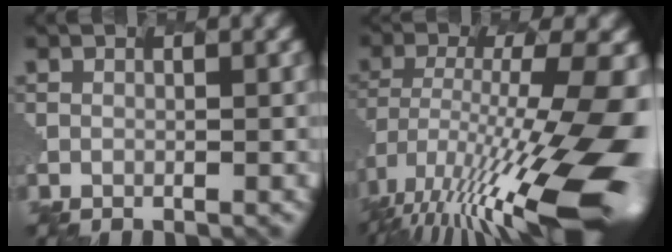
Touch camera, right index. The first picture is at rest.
{"total": 15.4, "force": [-5.3, 4.1, 13.8], "torque": [-0.258, -0.012, -0.079]}